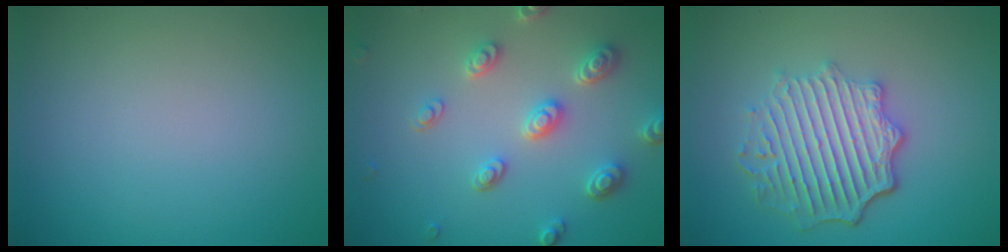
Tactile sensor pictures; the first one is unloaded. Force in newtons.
{"total": 4.4, "press": 3.6, "slide": 2.5}
{"total": 5.9, "press": 4.6, "slide": 3.8}